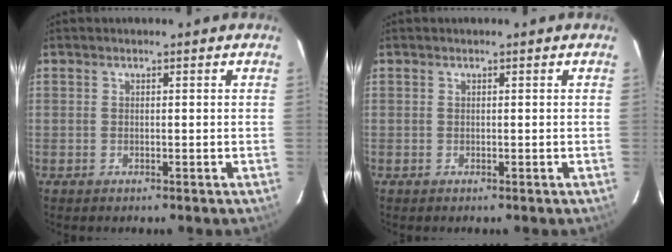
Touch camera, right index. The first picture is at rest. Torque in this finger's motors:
{"motor_torque": [0.00, 0.00, 0.00, 0.00]}